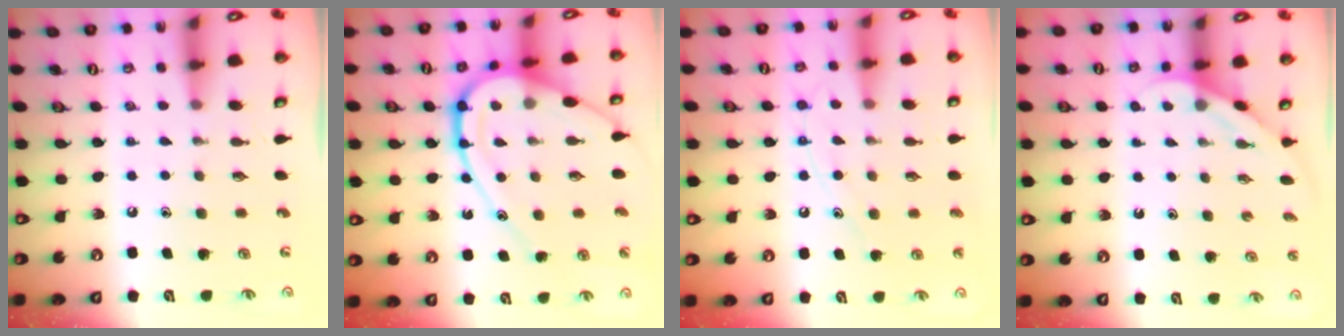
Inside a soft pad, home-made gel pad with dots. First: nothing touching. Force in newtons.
{"total": 18.0, "press": 18.0, "slide": 1.6}
{"total": 9.9, "press": 9.9, "slide": 0.8}
{"total": 2.6, "press": 2.6, "slide": 0.1}